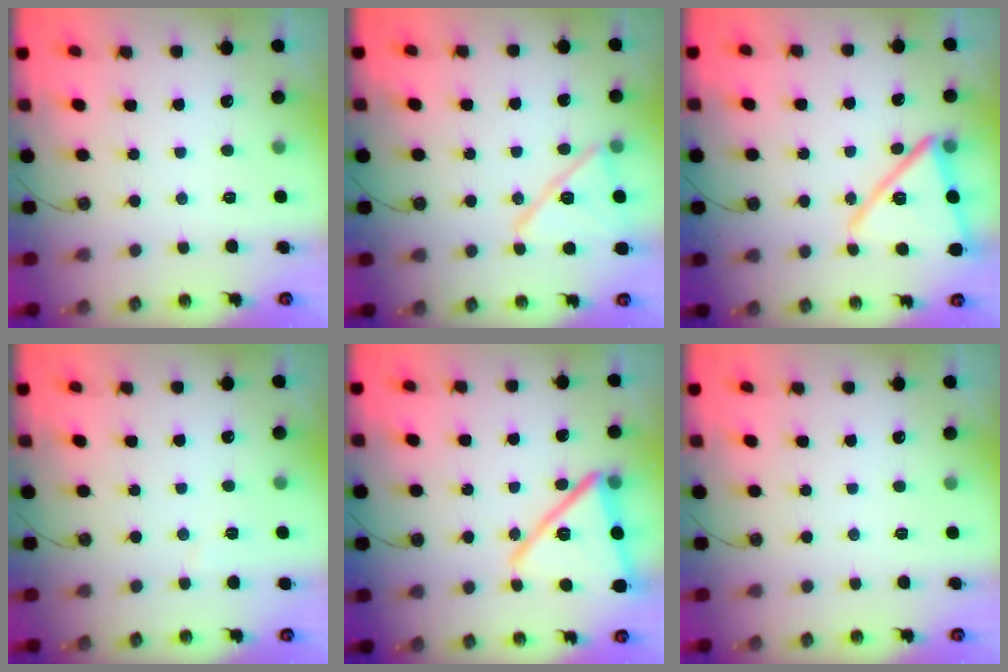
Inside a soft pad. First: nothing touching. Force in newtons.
{"total": 14.2, "press": 14.2, "slide": 0.5}
{"total": 16.0, "press": 15.9, "slide": 1.2}
{"total": 2.3, "press": 1.7, "slide": 1.6}
{"total": 18.7, "press": 18.4, "slide": 3.3}
{"total": 0.0}